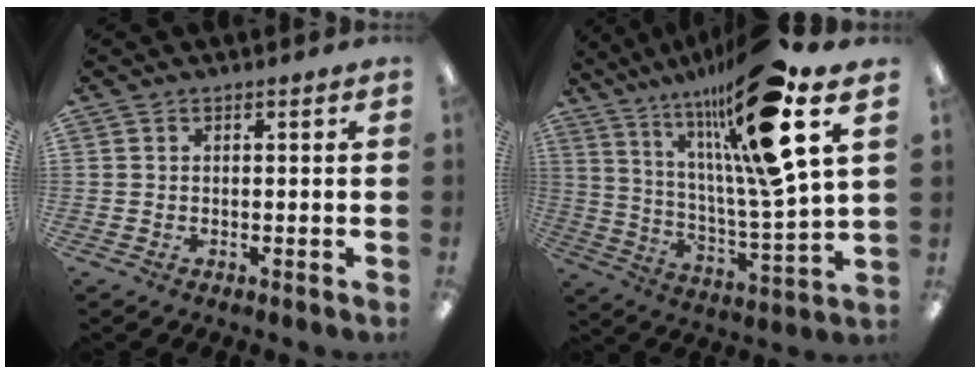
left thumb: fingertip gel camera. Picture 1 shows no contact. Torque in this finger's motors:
{"motor_torque": [0.54, 0.78, 1.21, -1.57, 0.28]}